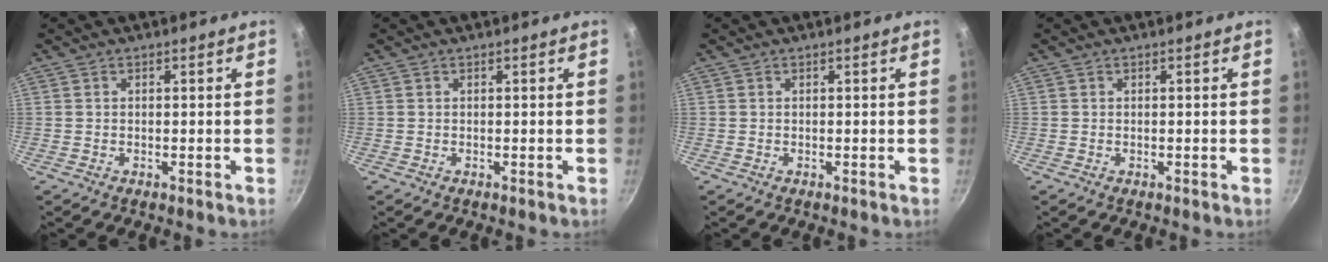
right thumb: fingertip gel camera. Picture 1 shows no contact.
{"total": 0.0}
{"total": 0.0}
{"total": 0.0}